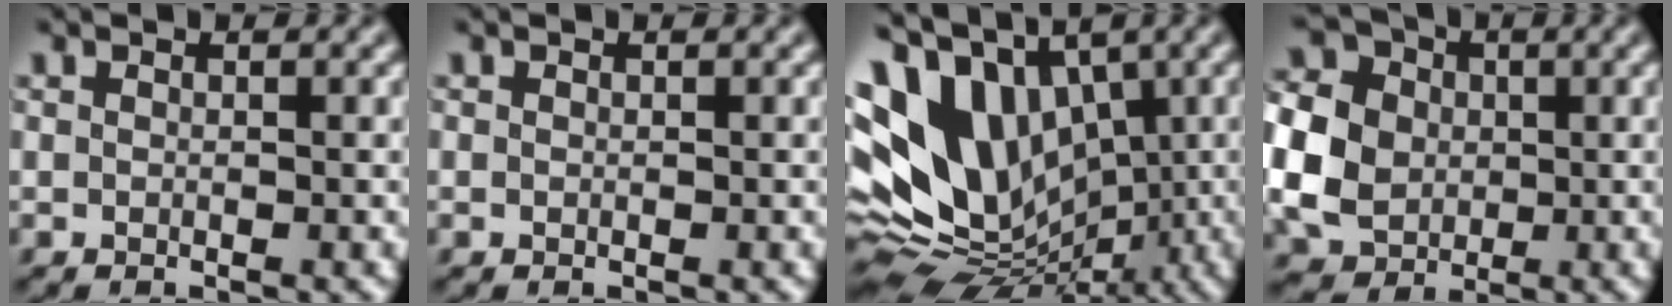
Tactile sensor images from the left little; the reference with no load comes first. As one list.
[{"total": 0.0}, {"total": 14.0, "force": [2.2, 9.7, 9.9], "torque": [-0.200, 0.002, 0.037]}, {"total": 8.1, "force": [-0.8, 6.9, 4.3], "torque": [-0.114, 0.000, -0.022]}]